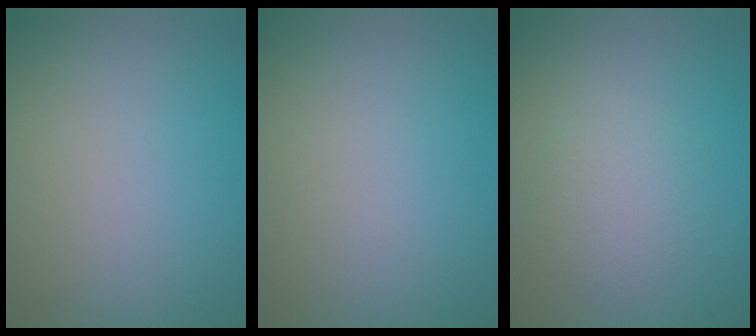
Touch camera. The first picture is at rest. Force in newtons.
{"total": 0.0}
{"total": 2.4, "press": 2.4, "slide": 0.0}